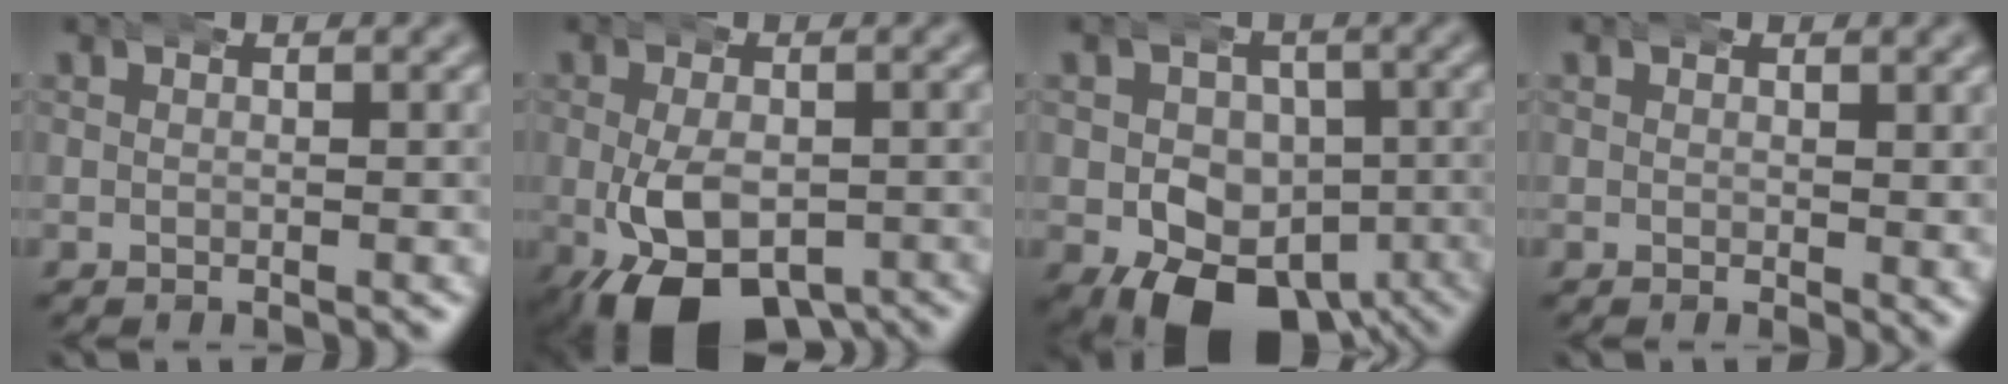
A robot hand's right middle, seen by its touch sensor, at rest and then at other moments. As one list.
[{"total": 8.5, "force": [-4.2, 4.4, 5.9], "torque": [-0.124, -0.033, -0.050]}, {"total": 11.6, "force": [-6.3, 7.8, 5.9], "torque": [-0.092, -0.051, -0.083]}, {"total": 0.8, "force": [0.4, 0.2, 0.6], "torque": [0.000, -0.010, 0.009]}]